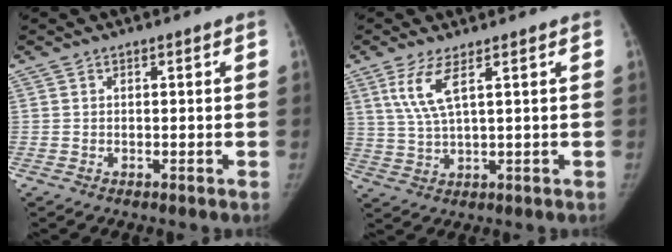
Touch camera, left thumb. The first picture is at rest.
{"total": 5.6, "force": [2.7, 0.9, 4.8], "torque": [-0.119, -0.015, 0.065]}